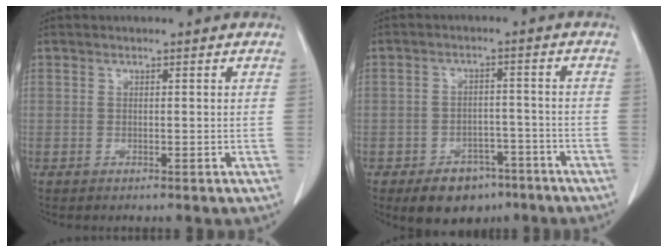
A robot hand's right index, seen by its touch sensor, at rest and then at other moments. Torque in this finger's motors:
{"motor_torque": [-0.78, -0.18, -0.29, -0.16]}